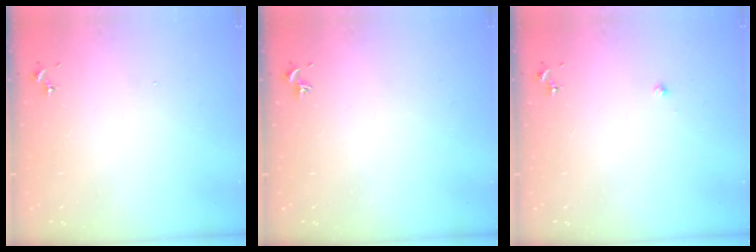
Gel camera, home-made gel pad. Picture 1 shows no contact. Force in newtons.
{"total": 0.0}
{"total": 1.4, "press": 1.4, "slide": 0.2}